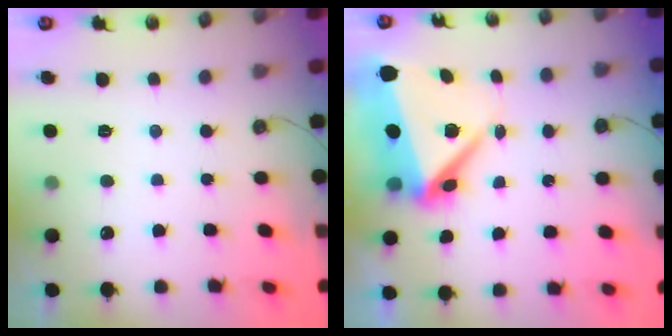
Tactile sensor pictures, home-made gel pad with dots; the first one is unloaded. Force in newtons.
{"total": 11.5, "press": 11.3, "slide": 1.8}